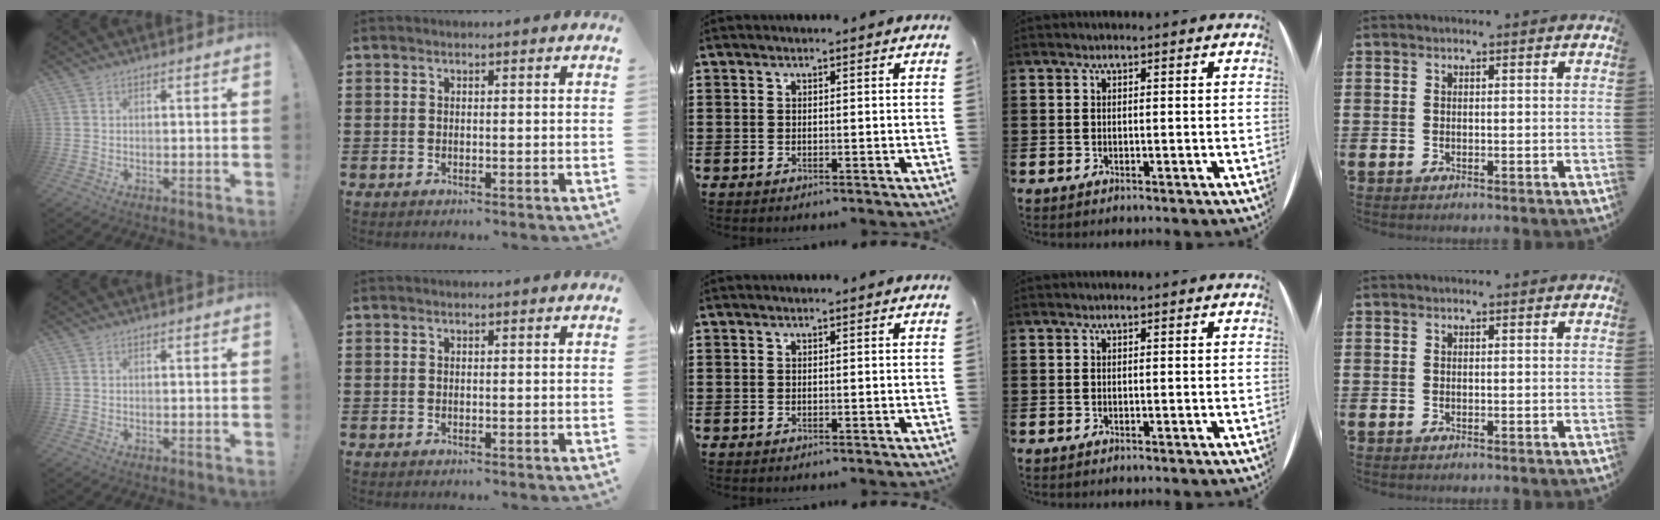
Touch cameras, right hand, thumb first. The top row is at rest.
{}